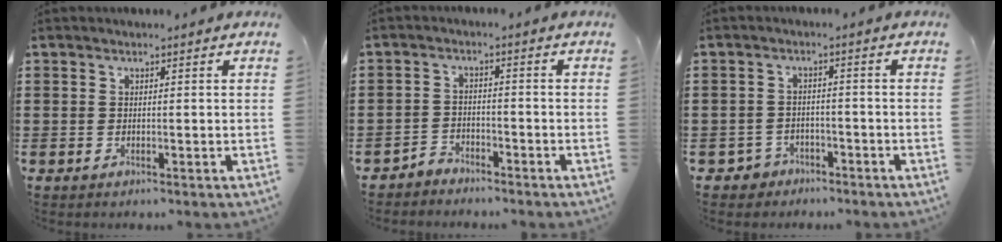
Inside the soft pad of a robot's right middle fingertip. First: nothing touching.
{"total": 2.7, "force": [-2.7, 0.4, -0.2], "torque": [-0.008, 0.000, -0.058]}
{"total": 2.4, "force": [-2.2, 1.0, 0.0], "torque": [-0.009, 0.000, -0.047]}